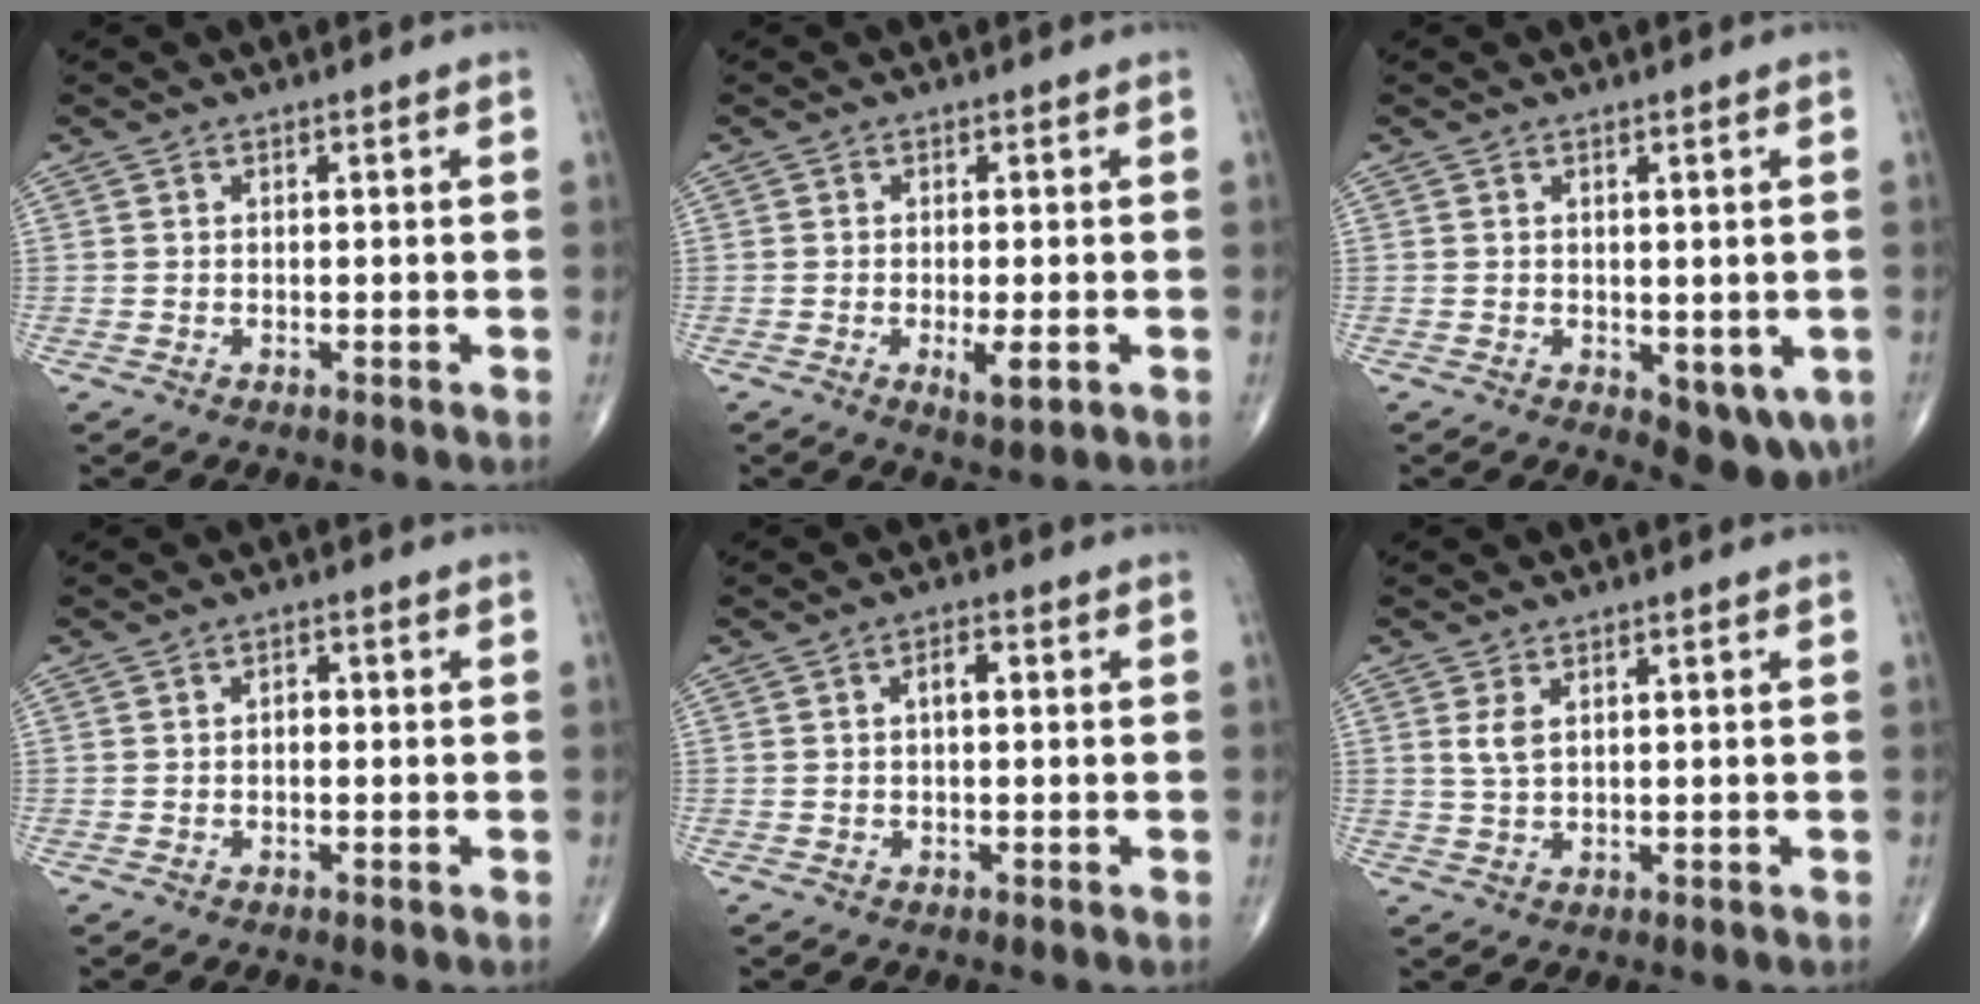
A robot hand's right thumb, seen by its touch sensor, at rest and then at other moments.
{"total": 3.9, "force": [-1.2, 1.0, 3.6], "torque": [-0.060, -0.009, -0.017]}
{"total": 6.5, "force": [-1.4, 3.2, 5.5], "torque": [-0.044, -0.013, -0.010]}
{"total": 1.3, "force": [-0.1, 0.9, 1.0], "torque": [-0.006, 0.003, -0.007]}
{"total": 2.4, "force": [0.3, 1.2, 2.1], "torque": [-0.029, 0.006, 0.001]}
{"total": 2.5, "force": [1.0, 1.2, 2.0], "torque": [-0.041, -0.001, 0.025]}